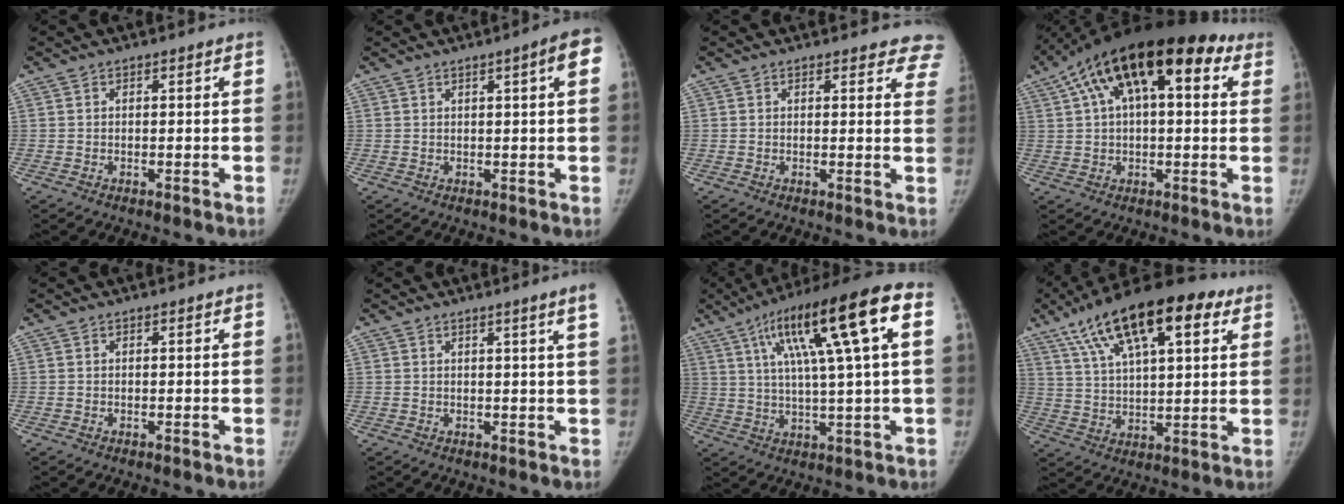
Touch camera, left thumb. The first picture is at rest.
{"total": 4.6, "force": [1.4, 0.6, 4.3], "torque": [-0.047, 0.002, 0.015]}
{"total": 6.8, "force": [6.2, 2.6, 1.0], "torque": [0.040, -0.026, 0.037]}
{"total": 21.5, "force": [8.4, 10.1, 17.1], "torque": [-0.257, 0.046, 0.129]}
{"total": 0.0}
{"total": 3.4, "force": [2.0, -1.0, 2.5], "torque": [-0.036, -0.013, 0.029]}
{"total": 19.7, "force": [6.3, 3.1, 18.5], "torque": [-0.305, 0.021, 0.096]}
{"total": 22.1, "force": [11.2, 8.8, 17.0], "torque": [-0.263, -0.006, 0.188]}